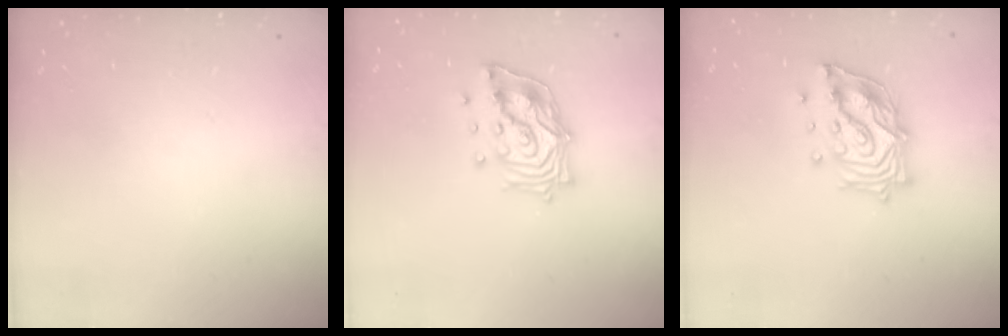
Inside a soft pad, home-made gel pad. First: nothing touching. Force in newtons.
{"total": 15.1, "press": 15.0, "slide": 2.0}
{"total": 17.3, "press": 17.1, "slide": 2.3}